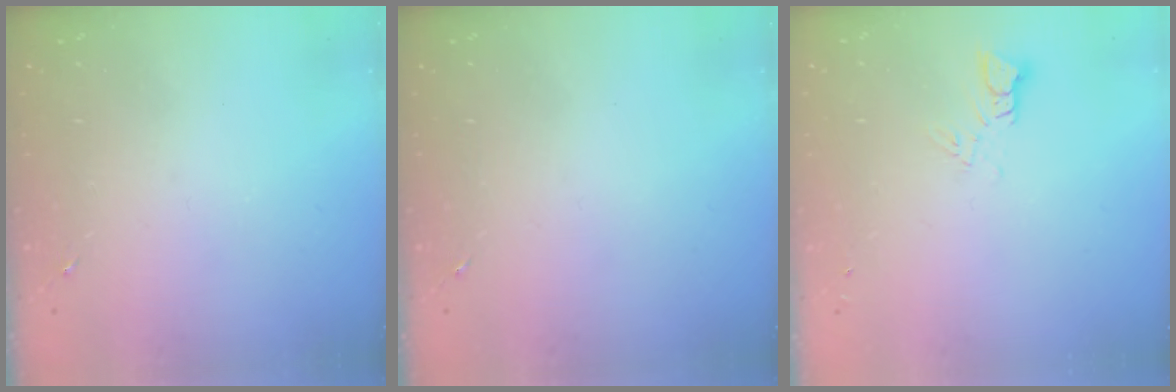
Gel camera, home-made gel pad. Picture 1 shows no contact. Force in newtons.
{"total": 0.0}
{"total": 4.0, "press": 4.0, "slide": 0.4}